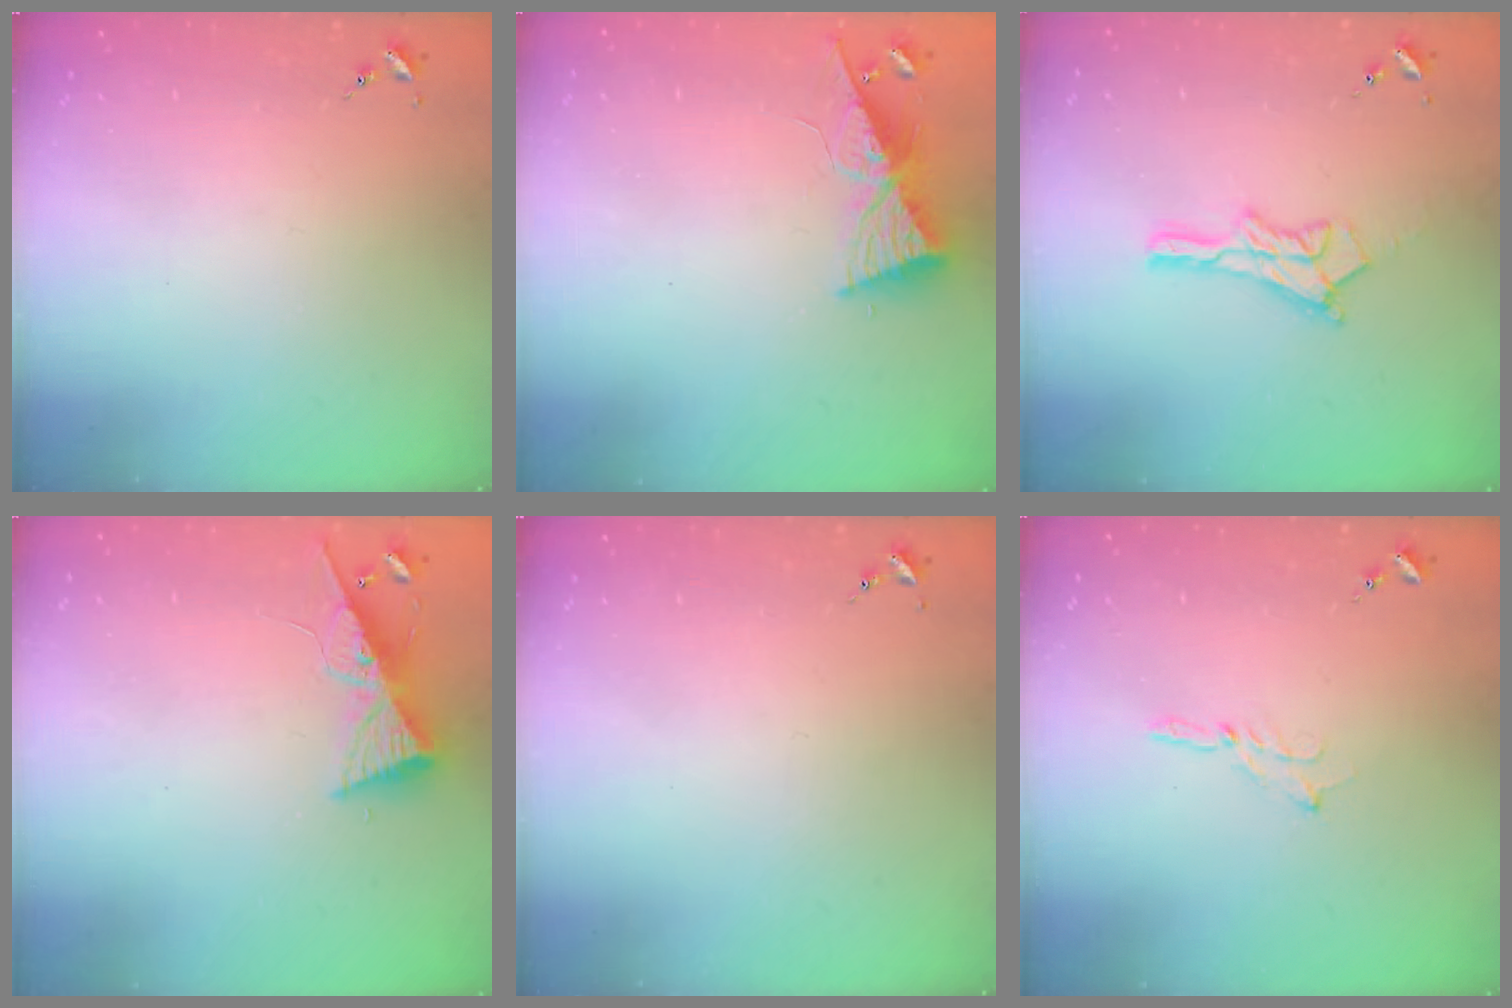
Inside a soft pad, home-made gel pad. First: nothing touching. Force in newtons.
{"total": 9.3, "press": 9.3, "slide": 0.8}
{"total": 13.0, "press": 13.0, "slide": 0.9}
{"total": 9.0, "press": 9.0, "slide": 0.7}
{"total": 0.0}
{"total": 1.8, "press": 1.8, "slide": 0.2}